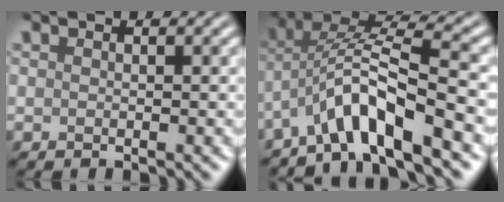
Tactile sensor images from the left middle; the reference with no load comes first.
{"total": 7.1, "force": [-3.7, 1.7, 5.8], "torque": [-0.100, 0.014, -0.074]}